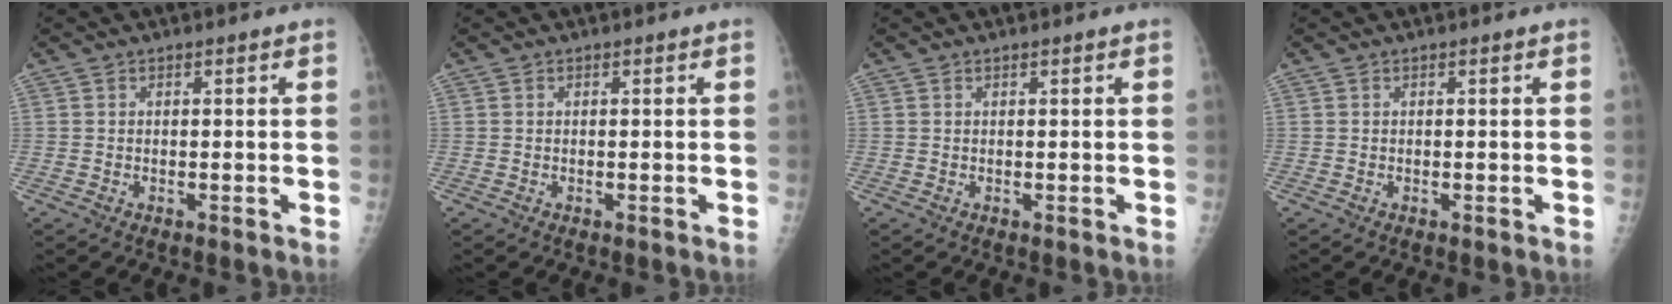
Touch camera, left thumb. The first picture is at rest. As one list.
[{"total": 0.0}, {"total": 0.0}, {"total": 0.0}]